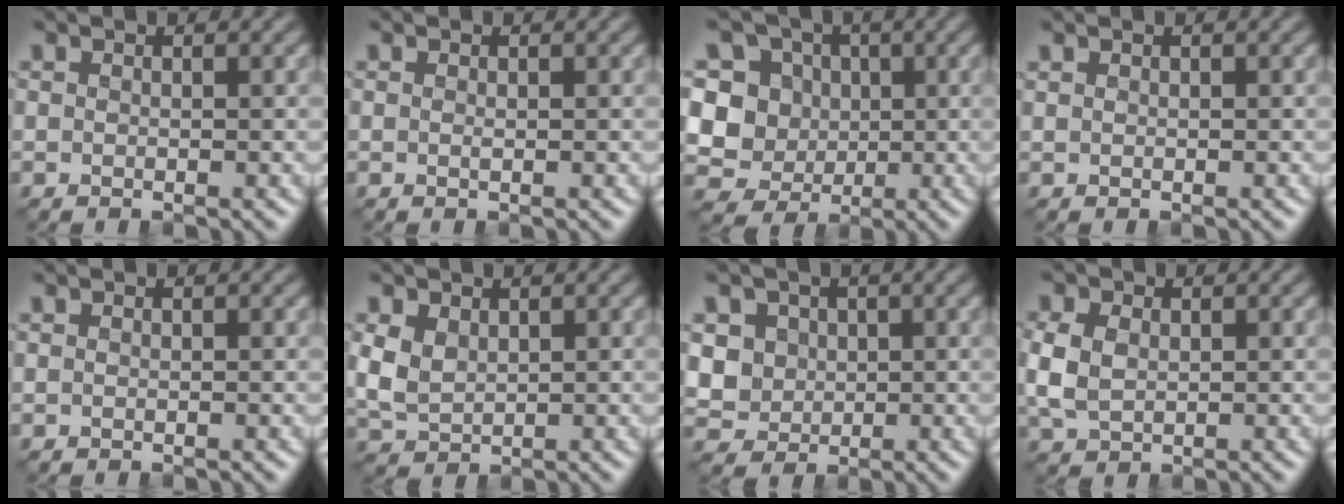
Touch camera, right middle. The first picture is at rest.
{"total": 0.0}
{"total": 9.8, "force": [1.5, 8.9, 3.8], "torque": [-0.087, 0.022, 0.012]}
{"total": 0.0}
{"total": 0.0}
{"total": 3.3, "force": [0.9, 2.4, 2.1], "torque": [-0.058, -0.003, 0.022]}
{"total": 5.1, "force": [1.0, 4.5, 2.0], "torque": [-0.049, 0.008, 0.023]}
{"total": 3.7, "force": [0.2, 2.8, 2.4], "torque": [-0.066, 0.000, 0.007]}